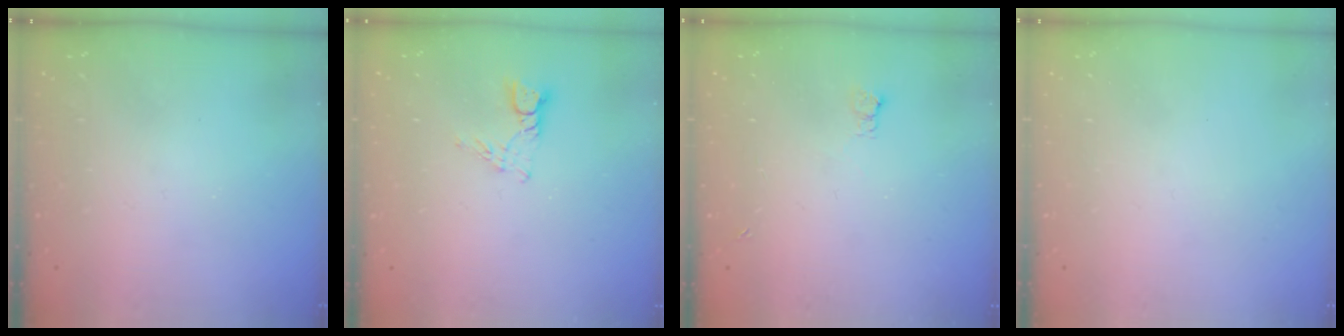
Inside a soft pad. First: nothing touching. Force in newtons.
{"total": 4.8, "press": 4.8, "slide": 0.4}
{"total": 2.9, "press": 2.9, "slide": 0.5}
{"total": 0.0}